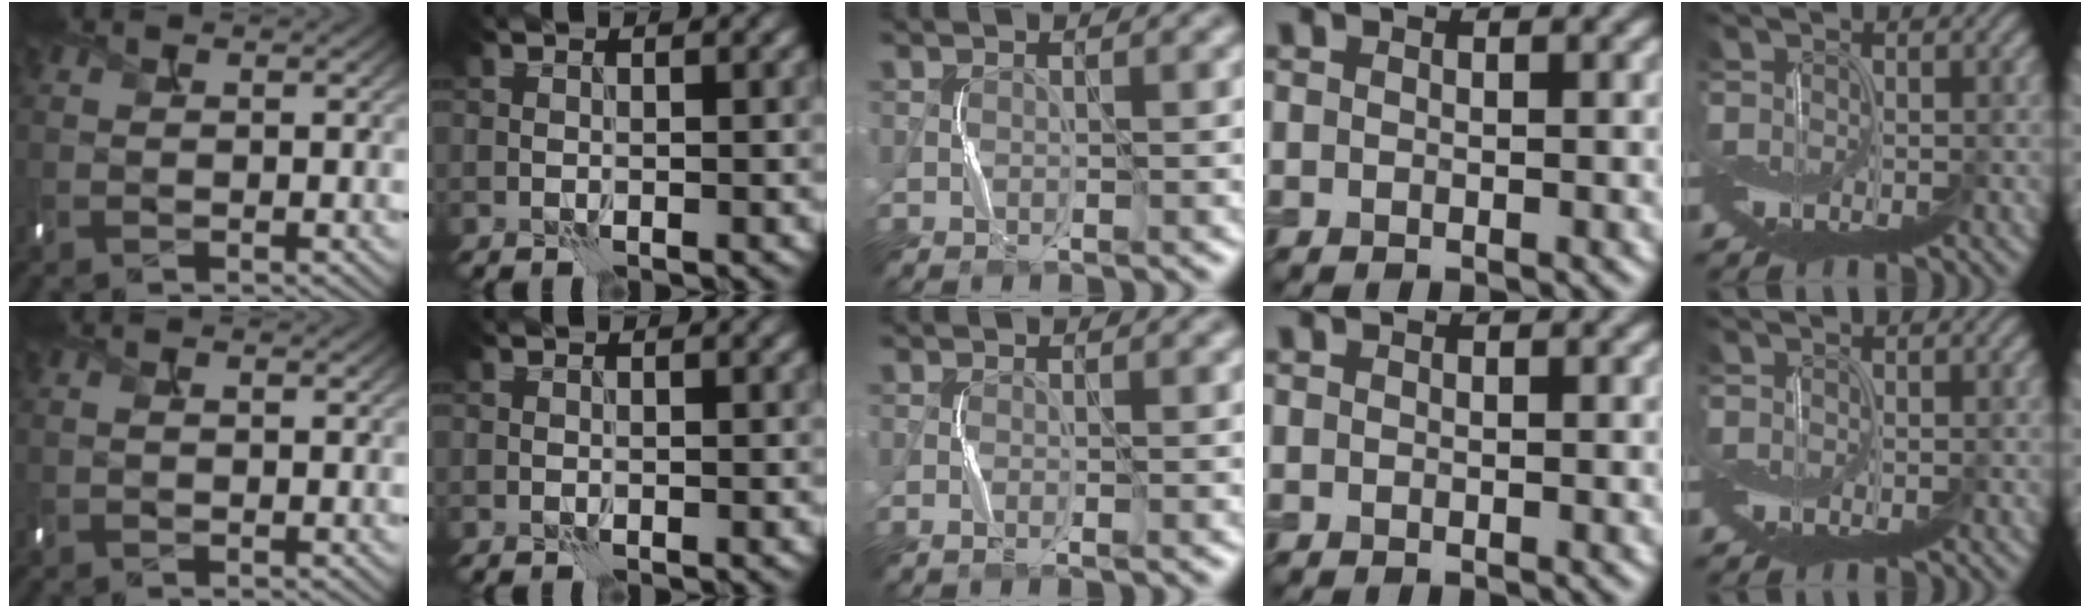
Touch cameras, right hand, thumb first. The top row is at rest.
{"thumb": {"total": 0.5, "force": [0.1, 0.2, 0.5], "torque": [-0.012, 0.001, 0.002]}, "middle": {"total": 0.8, "force": [-0.4, 0.2, 0.7], "torque": [-0.015, -0.003, -0.009]}}